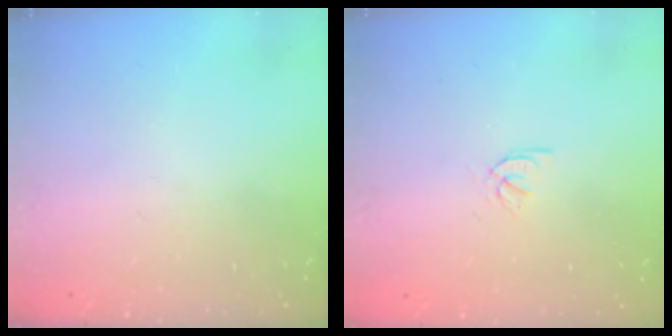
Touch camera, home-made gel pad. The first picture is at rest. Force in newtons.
{"total": 2.2, "press": 2.2, "slide": 0.2}